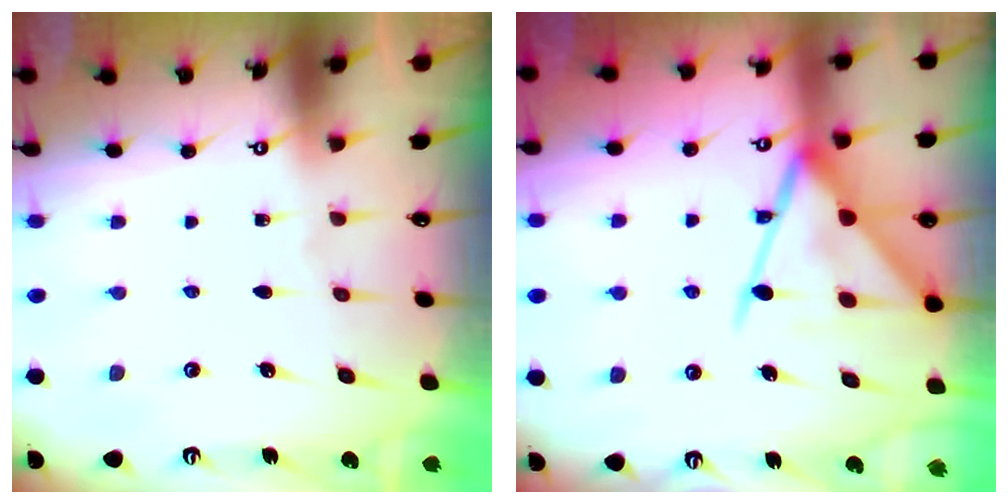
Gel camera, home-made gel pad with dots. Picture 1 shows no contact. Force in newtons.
{"total": 17.0, "press": 16.9, "slide": 1.4}